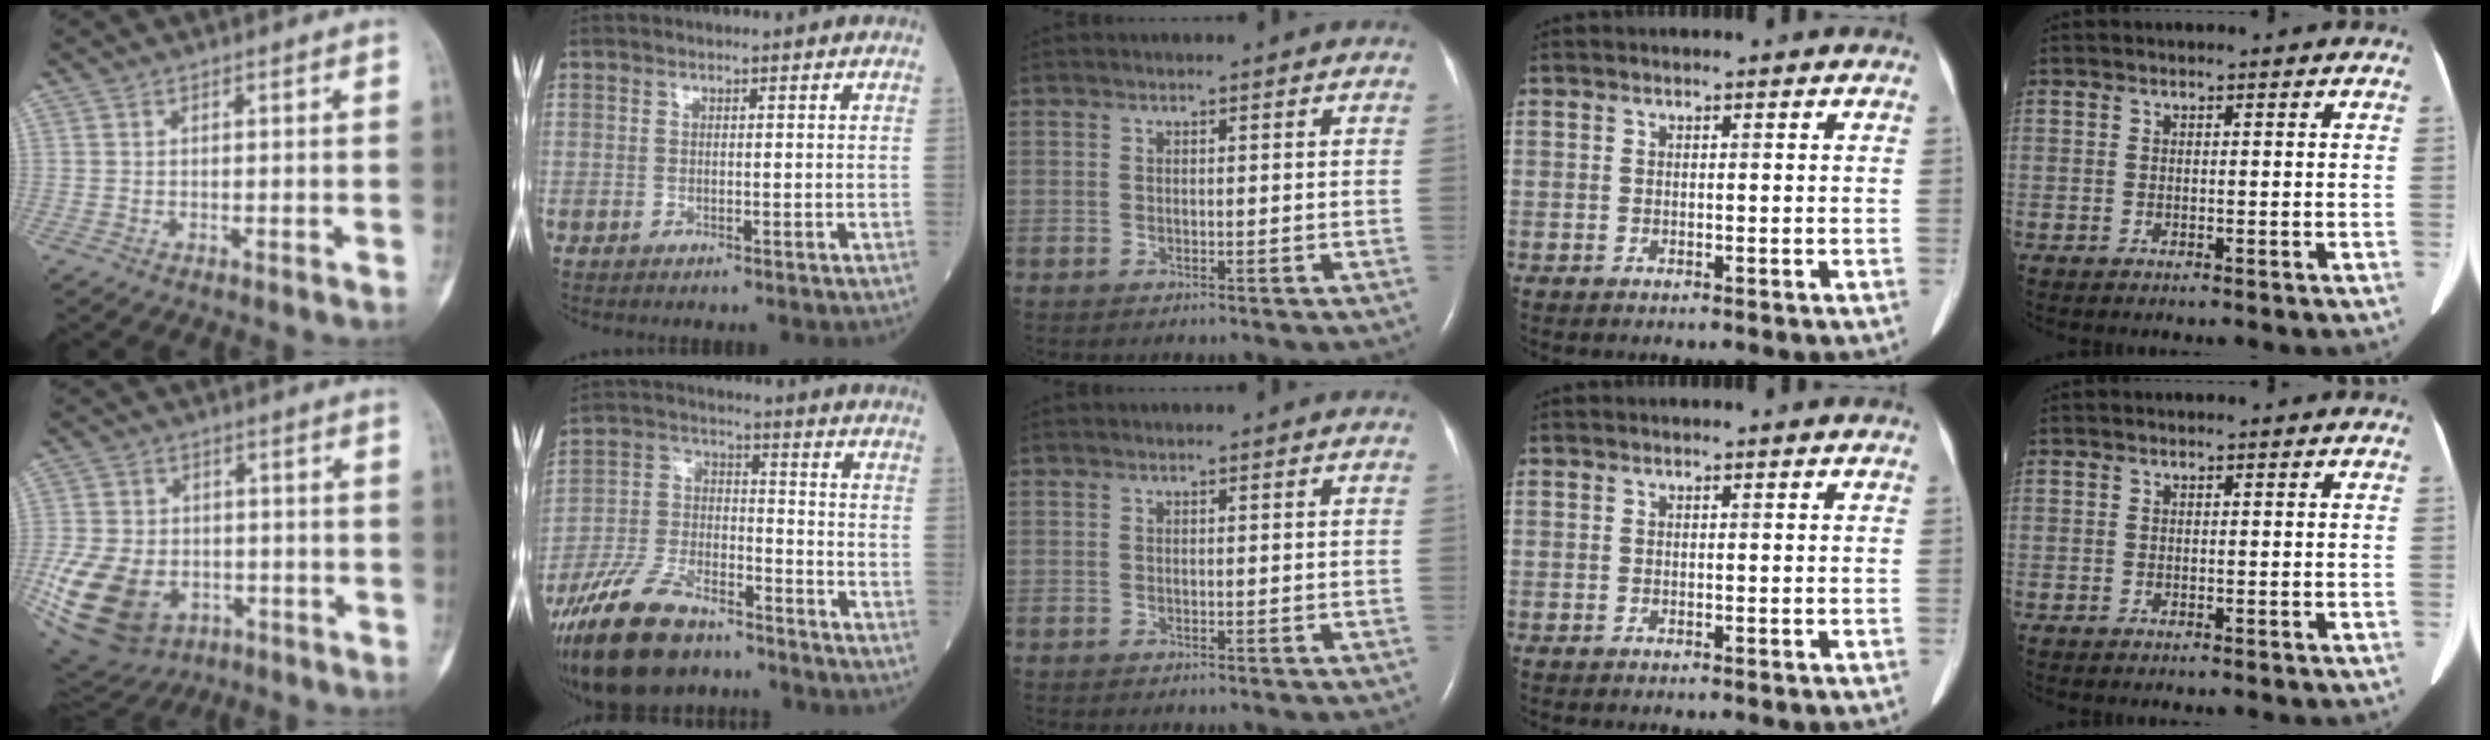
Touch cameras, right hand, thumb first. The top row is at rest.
{"thumb": {"total": 19.5, "force": [-6.2, 14.0, 12.0], "torque": [-0.258, 0.005, -0.091]}, "index": {"total": 17.4, "force": [-13.5, 6.6, 8.7], "torque": [-0.198, -0.001, -0.247]}}